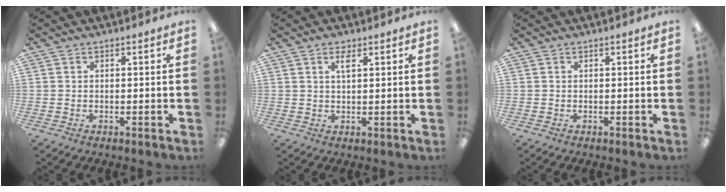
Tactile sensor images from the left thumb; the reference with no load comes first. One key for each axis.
{"total": 2.7, "fx": 1.6, "fy": 1.0, "fz": 1.9, "tx": -0.036, "ty": 0.001, "tz": 0.026}
{"total": 0.0}